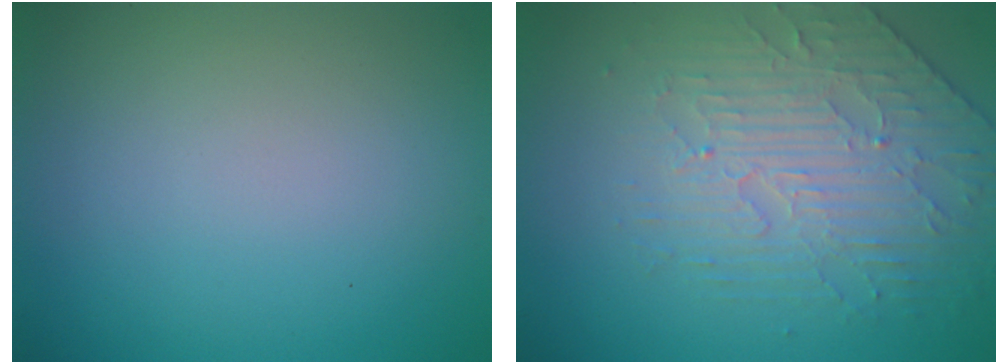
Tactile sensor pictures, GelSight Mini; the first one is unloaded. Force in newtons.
{"total": 3.9, "press": 3.6, "slide": 1.6}